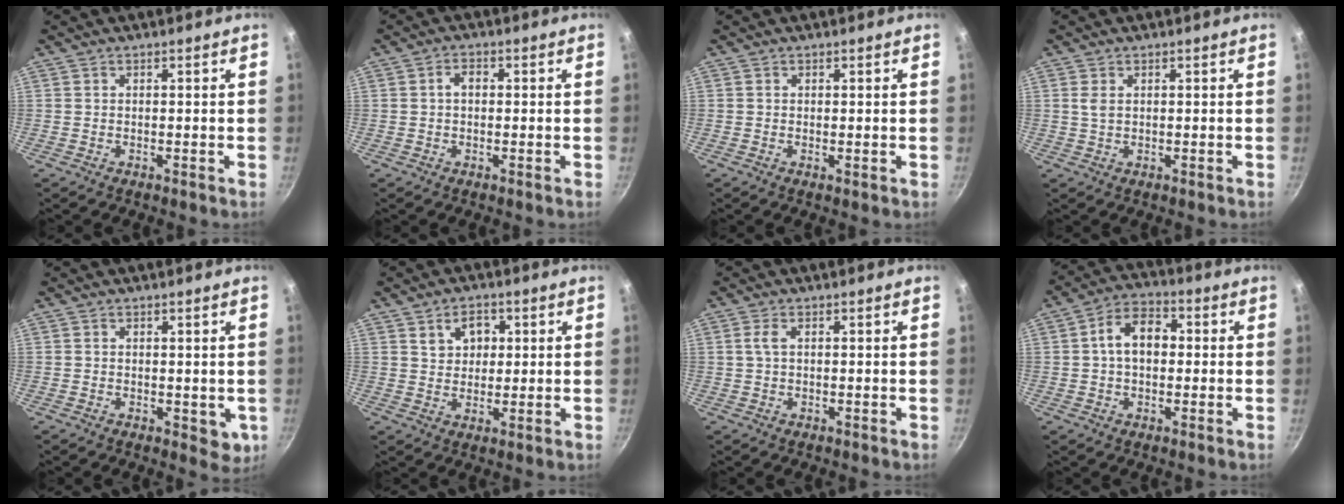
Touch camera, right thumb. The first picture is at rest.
{"total": 2.3, "force": [0.1, 1.6, 1.7], "torque": [-0.022, 0.009, 0.000]}
{"total": 0.0}
{"total": 1.8, "force": [0.6, 1.0, 1.3], "torque": [-0.027, -0.001, 0.012]}
{"total": 3.6, "force": [0.0, 2.5, 2.6], "torque": [-0.030, -0.008, 0.002]}
{"total": 5.6, "force": [2.1, 4.2, 3.0], "torque": [-0.025, -0.003, 0.034]}
{"total": 2.0, "force": [0.4, 1.0, 1.7], "torque": [-0.035, 0.003, 0.007]}
{"total": 8.8, "force": [0.7, 6.0, 6.5], "torque": [-0.079, 0.025, -0.002]}